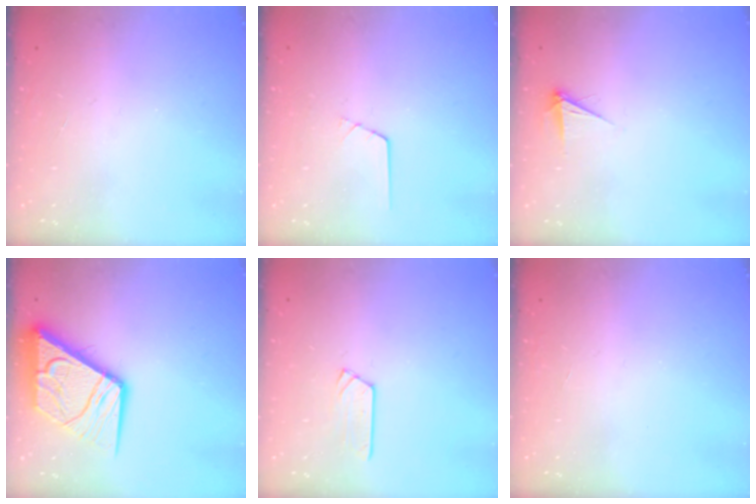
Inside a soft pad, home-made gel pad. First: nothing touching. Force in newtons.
{"total": 0.5, "press": 0.5, "slide": 0.2}
{"total": 4.1, "press": 4.1, "slide": 0.5}
{"total": 15.4, "press": 15.3, "slide": 1.7}
{"total": 5.8, "press": 5.8, "slide": 0.3}
{"total": 0.0}